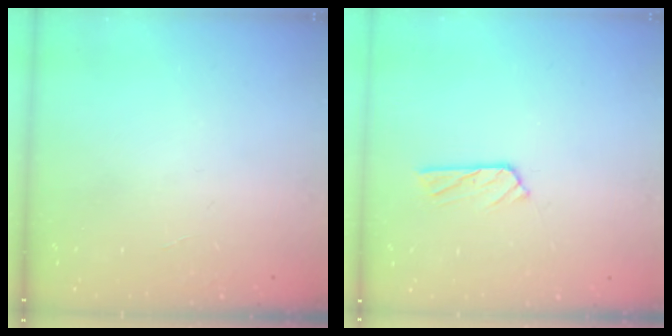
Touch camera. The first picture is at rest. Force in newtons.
{"total": 4.6, "press": 4.6, "slide": 0.2}